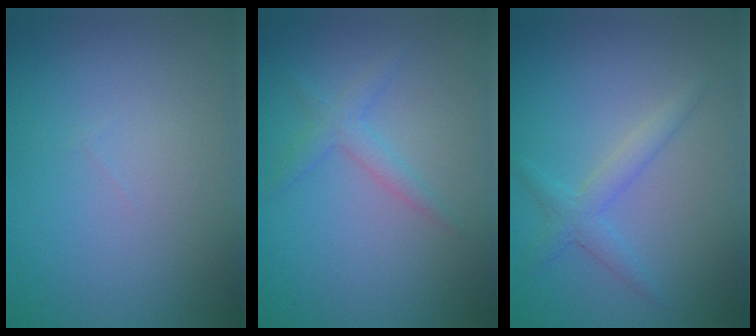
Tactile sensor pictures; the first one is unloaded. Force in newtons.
{"total": 1.9, "press": 1.9, "slide": 0.1}
{"total": 2.1, "press": 2.1, "slide": 0.1}